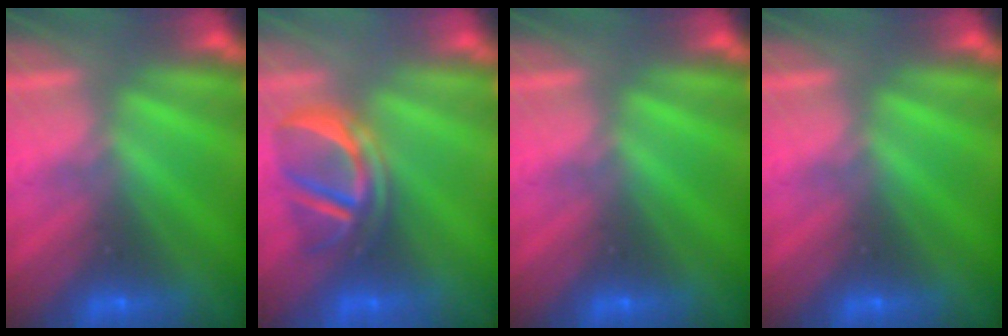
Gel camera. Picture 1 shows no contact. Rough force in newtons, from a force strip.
{"total": 3.7}
{"total": 0.0}
{"total": 0.0}